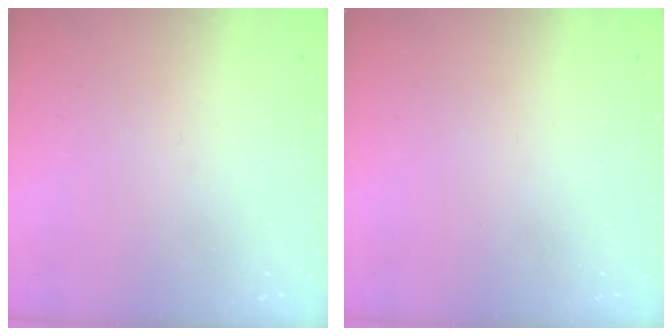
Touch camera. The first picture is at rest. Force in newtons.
{"total": 0.0}